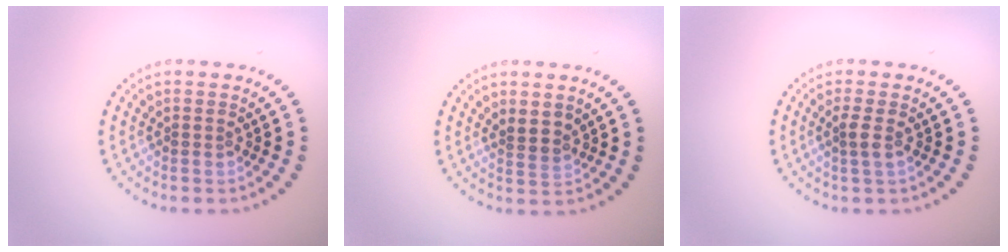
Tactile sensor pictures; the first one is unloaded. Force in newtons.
{"total": 1.6, "press": 1.4, "slide": 0.8}
{"total": 1.4, "press": 1.1, "slide": 0.8}